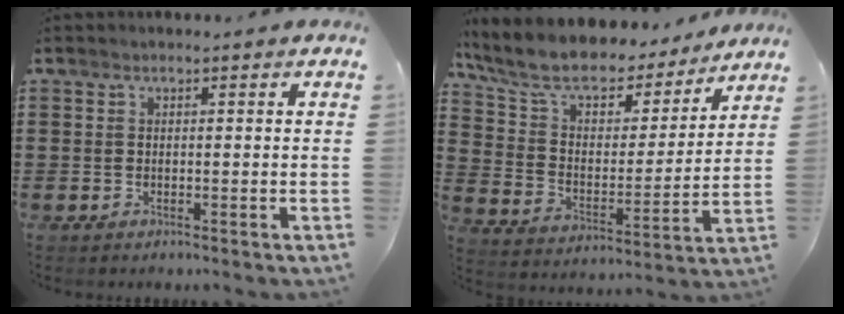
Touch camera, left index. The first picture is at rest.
{"total": 9.2, "force": [7.6, 3.7, 3.6], "torque": [-0.107, -0.045, 0.132]}